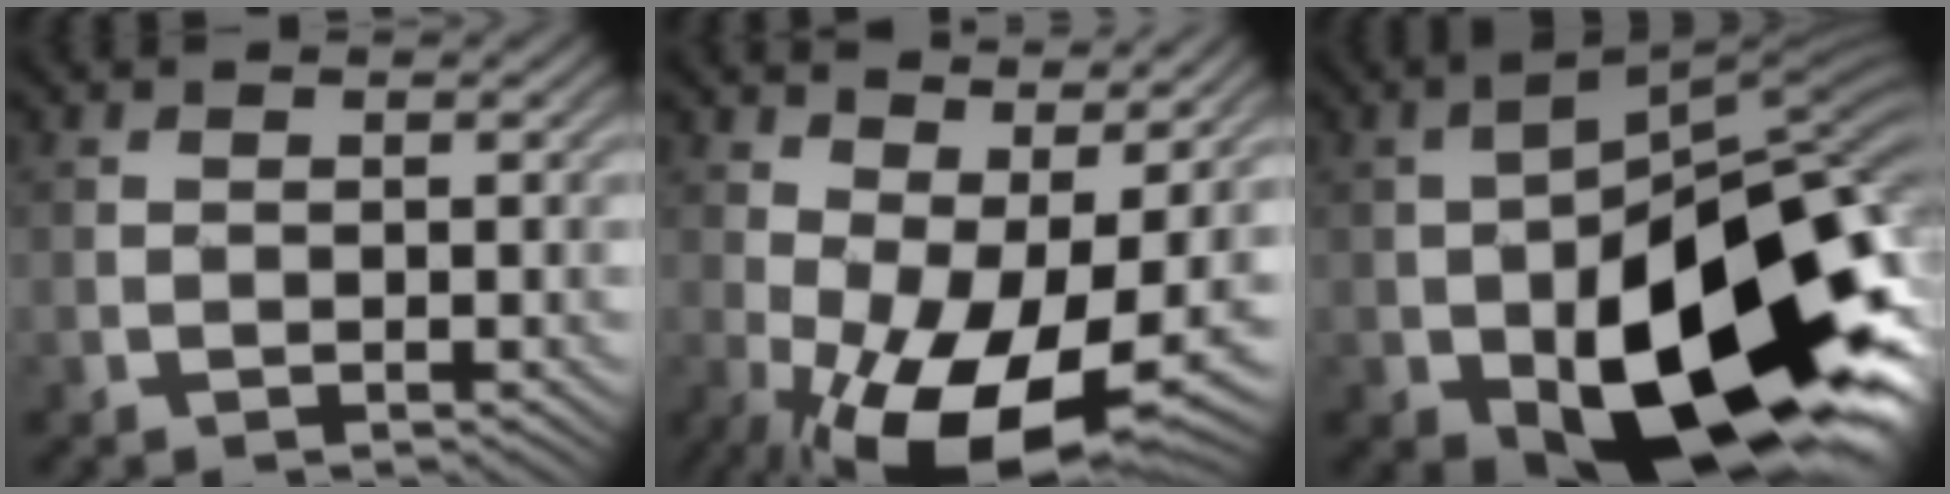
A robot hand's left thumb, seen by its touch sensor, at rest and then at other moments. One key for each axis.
{"total": 14.0, "fx": -0.3, "fy": 6.0, "fz": 12.6, "tx": -0.219, "ty": -0.007, "tz": 0.009}
{"total": 19.1, "fx": -6.5, "fy": 10.1, "fz": 14.8, "tx": -0.225, "ty": -0.037, "tz": -0.095}